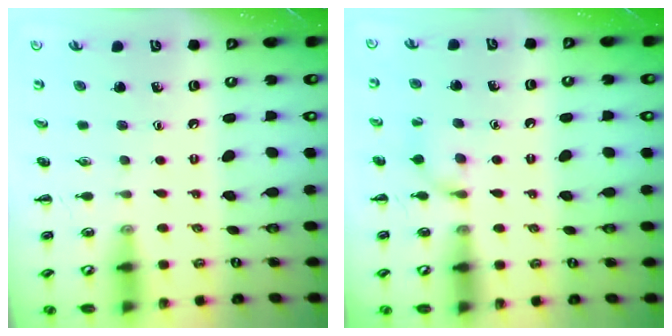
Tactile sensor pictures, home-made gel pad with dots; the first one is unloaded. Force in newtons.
{"total": 7.1, "press": 6.8, "slide": 2.0}